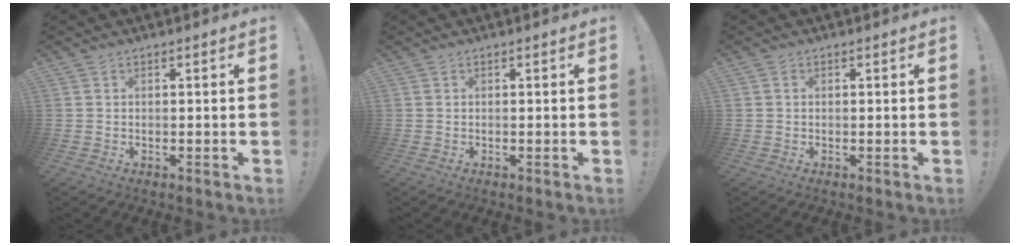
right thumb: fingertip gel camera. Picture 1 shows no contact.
{"total": 0.0}
{"total": 0.0}